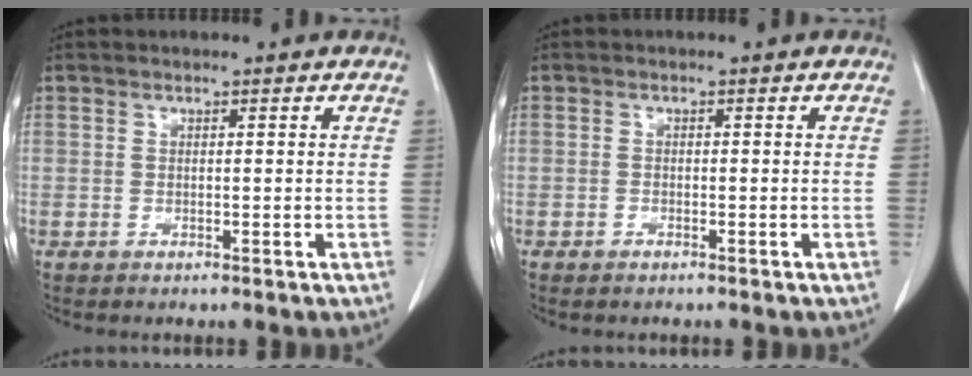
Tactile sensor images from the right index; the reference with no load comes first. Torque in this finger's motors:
{"motor_torque": [0.21, -0.22, -0.02, -0.02]}